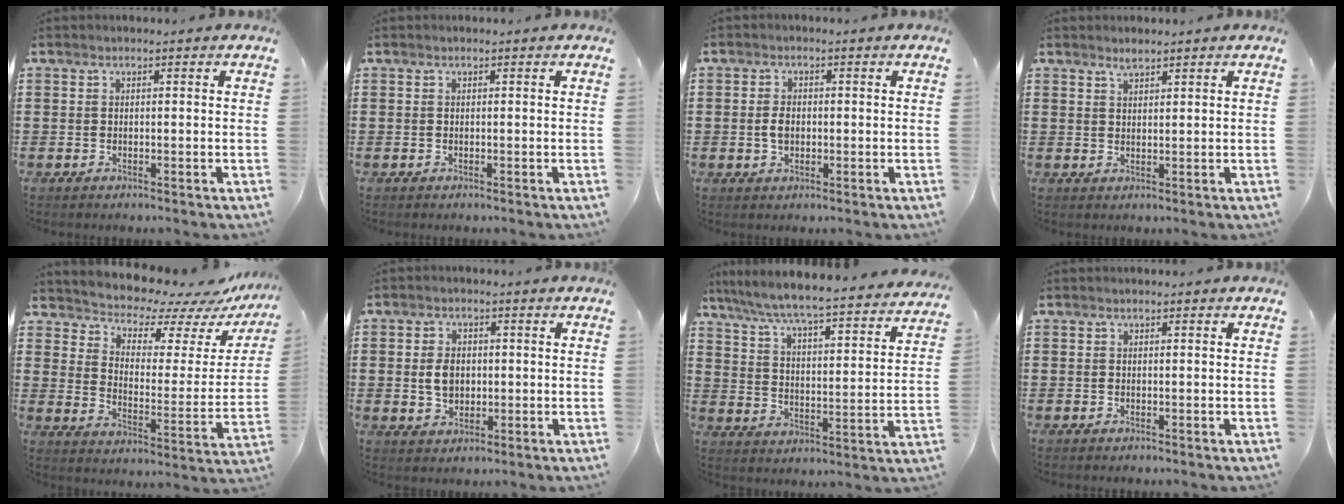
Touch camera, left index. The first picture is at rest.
{"total": 0.0}
{"total": 2.7, "force": [-0.2, 1.7, 2.1], "torque": [-0.049, 0.001, -0.005]}
{"total": 1.7, "force": [1.6, 0.3, 0.7], "torque": [-0.015, 0.000, 0.030]}
{"total": 6.4, "force": [6.2, 1.3, 0.8], "torque": [-0.039, -0.064, 0.102]}
{"total": 4.0, "force": [0.2, 2.9, 2.8], "torque": [-0.059, 0.003, -0.002]}
{"total": 5.9, "force": [5.5, -0.5, 2.0], "torque": [-0.067, -0.047, 0.087]}
{"total": 0.0}